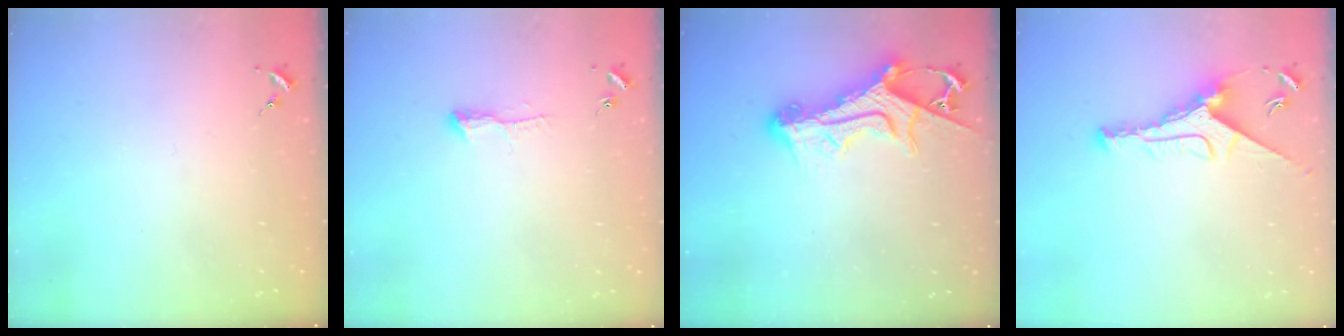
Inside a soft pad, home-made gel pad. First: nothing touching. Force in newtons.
{"total": 6.8, "press": 6.8, "slide": 0.8}
{"total": 12.9, "press": 12.8, "slide": 1.2}
{"total": 9.4, "press": 9.4, "slide": 0.3}